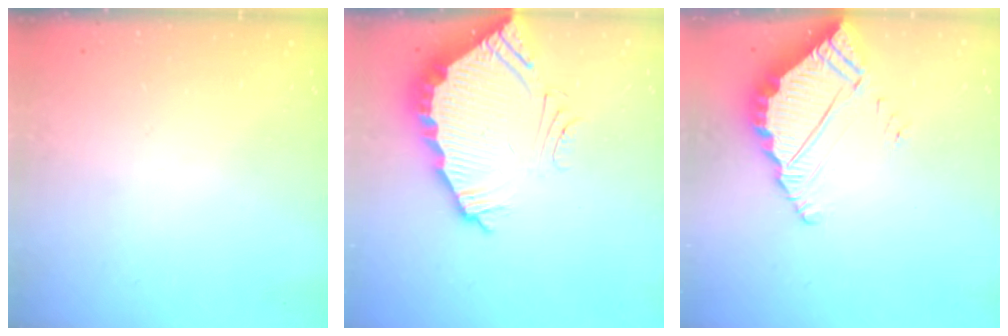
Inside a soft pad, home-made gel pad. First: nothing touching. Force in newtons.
{"total": 5.2, "press": 5.2, "slide": 0.4}
{"total": 4.3, "press": 4.3, "slide": 0.3}